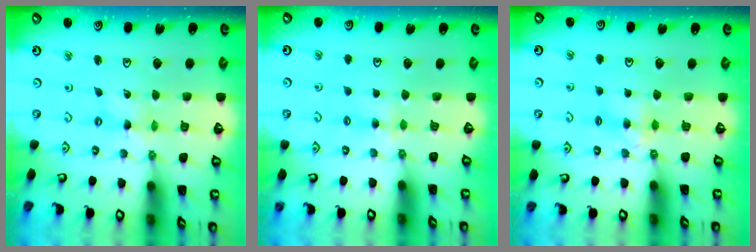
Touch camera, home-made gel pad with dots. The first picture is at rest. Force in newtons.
{"total": 3.5, "press": 3.5, "slide": 0.4}
{"total": 4.2, "press": 4.1, "slide": 0.6}